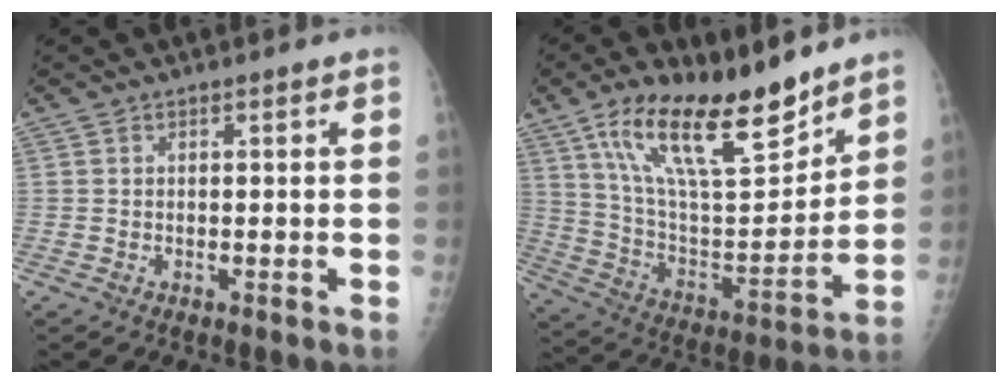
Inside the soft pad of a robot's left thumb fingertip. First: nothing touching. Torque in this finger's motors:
{"motor_torque": [1.50, 1.49, 1.39, -1.38, 0.19]}